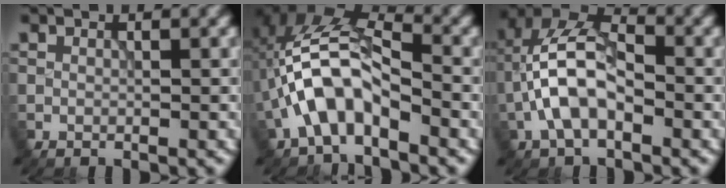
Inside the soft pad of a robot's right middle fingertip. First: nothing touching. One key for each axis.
{"total": 7.0, "fx": -2.7, "fy": 3.4, "fz": 5.5, "tx": -0.116, "ty": 0.015, "tz": -0.054}
{"total": 7.0, "fx": -1.8, "fy": 3.7, "fz": 5.7, "tx": -0.124, "ty": 0.021, "tz": -0.039}